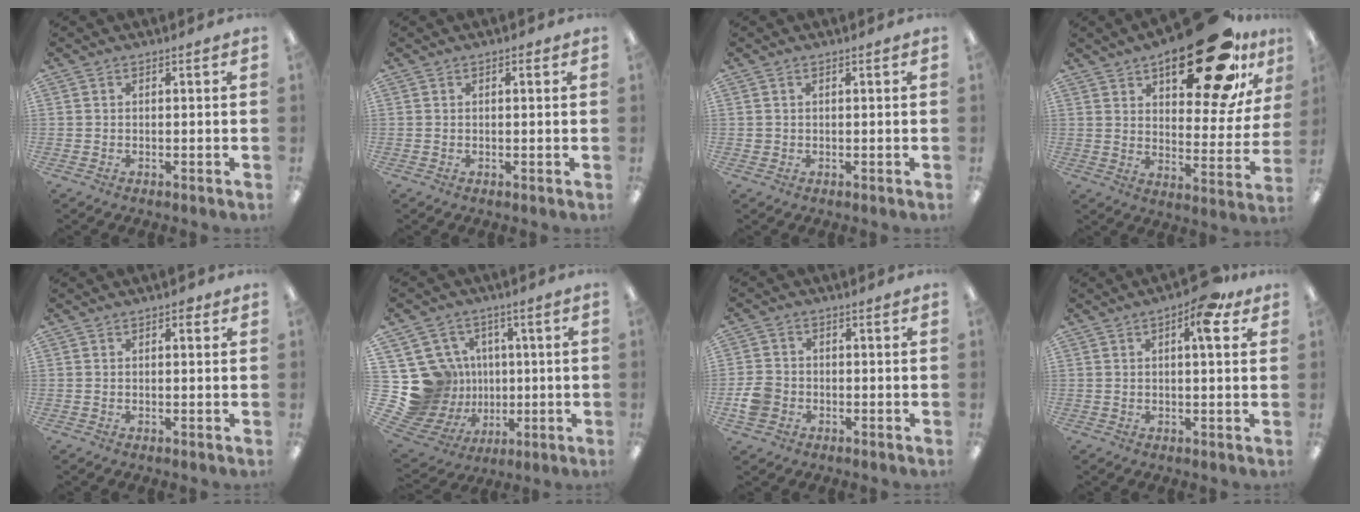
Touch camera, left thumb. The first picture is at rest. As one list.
[{"total": 1.0, "force": [0.5, 0.3, 0.8], "torque": [-0.009, 0.000, 0.006]}, {"total": 1.0, "force": [0.4, 0.9, 0.2], "torque": [-0.005, 0.004, 0.007]}, {"total": 24.1, "force": [15.3, 9.3, 16.1], "torque": [-0.209, -0.092, 0.244]}, {"total": 2.0, "force": [0.9, 0.9, 1.5], "torque": [-0.008, -0.005, 0.009]}, {"total": 18.7, "force": [1.3, 17.9, 5.2], "torque": [-0.128, -0.024, 0.077]}, {"total": 5.0, "force": [-1.8, 4.1, 2.3], "torque": [-0.042, 0.013, -0.030]}, {"total": 7.7, "force": [3.6, 2.7, 6.3], "torque": [-0.082, -0.010, 0.051]}]